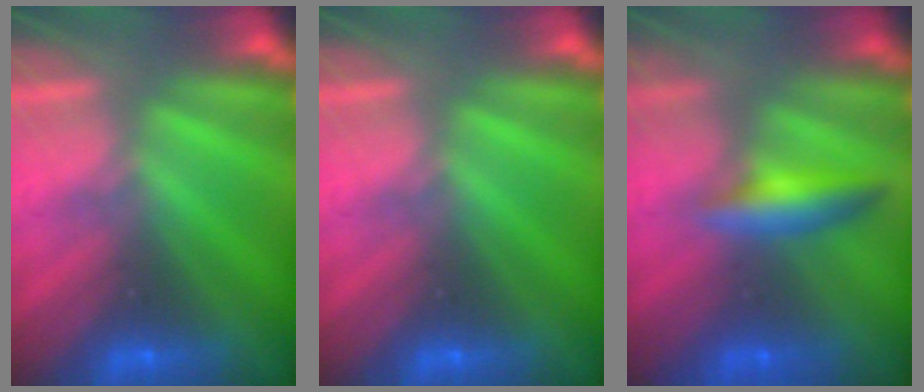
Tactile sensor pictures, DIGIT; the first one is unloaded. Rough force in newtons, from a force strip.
{"total": 0.0}
{"total": 2.4}